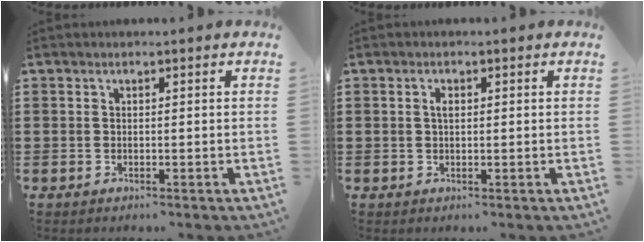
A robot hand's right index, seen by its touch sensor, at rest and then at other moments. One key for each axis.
{"total": 1.4, "fx": 0.3, "fy": 0.6, "fz": 1.2, "tx": -0.025, "ty": 0.005, "tz": 0.003}